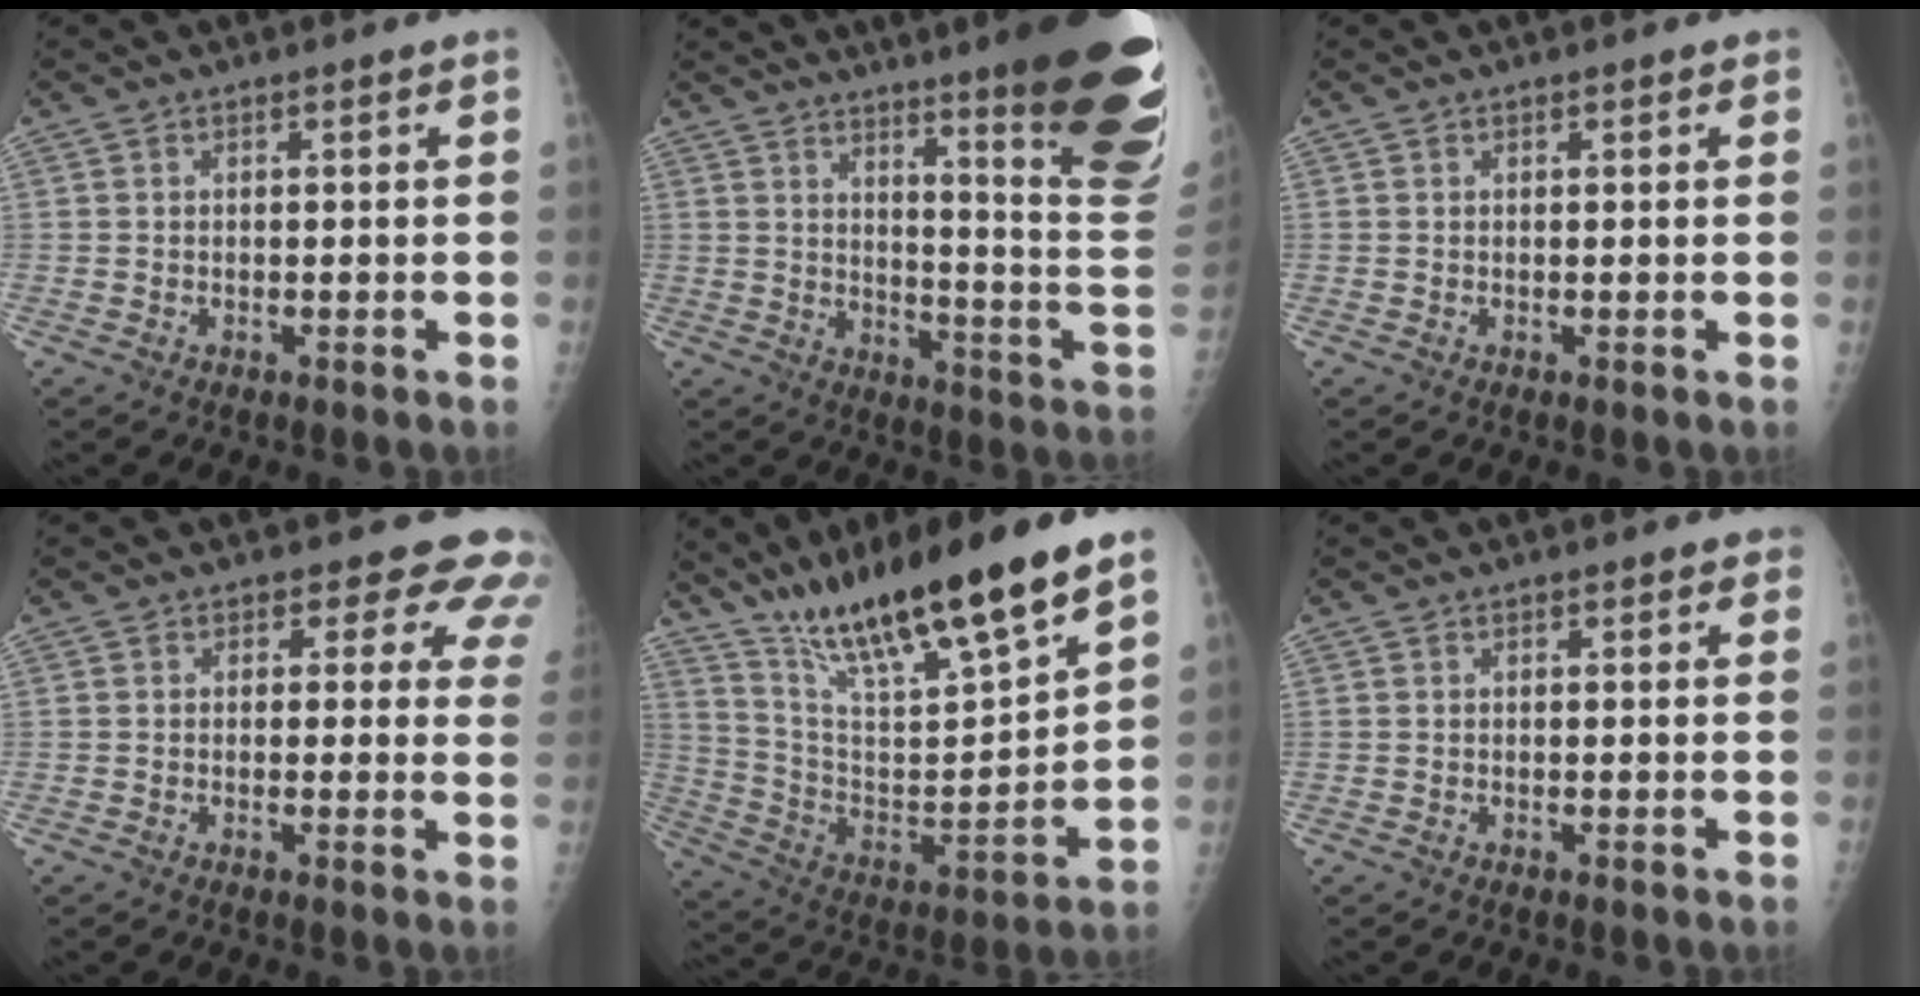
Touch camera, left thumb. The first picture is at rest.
{"total": 27.3, "force": [16.9, 3.2, 21.2], "torque": [-0.209, -0.101, 0.226]}
{"total": 0.8, "force": [0.5, 0.4, 0.4], "torque": [-0.004, -0.001, 0.004]}
{"total": 8.1, "force": [6.4, 4.3, 2.6], "torque": [0.020, -0.025, 0.045]}
{"total": 25.1, "force": [17.8, 4.1, 17.3], "torque": [-0.281, -0.059, 0.318]}
{"total": 1.5, "force": [1.0, 0.8, 0.7], "torque": [0.006, -0.002, 0.006]}